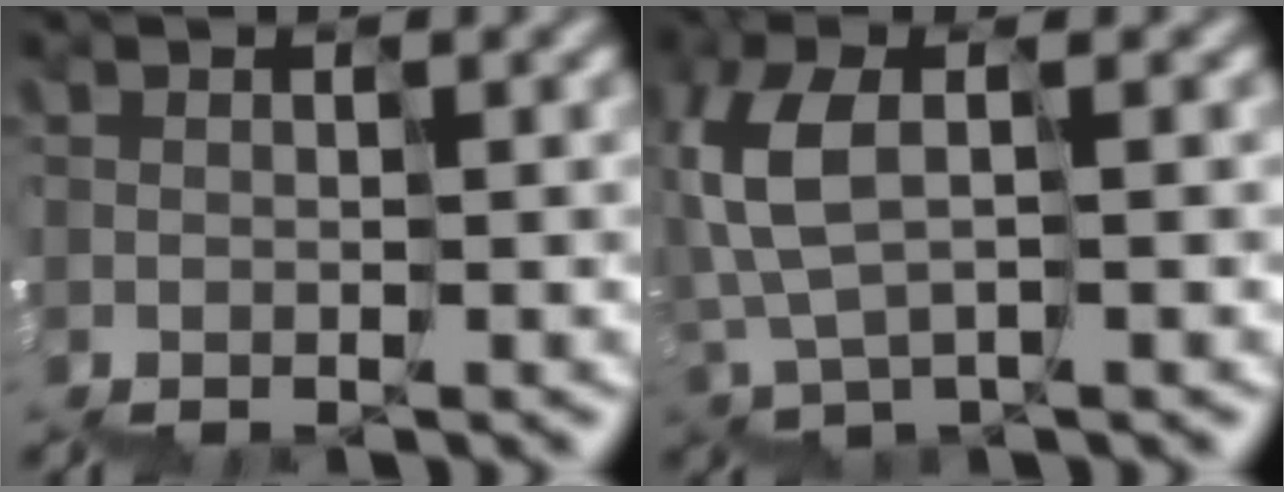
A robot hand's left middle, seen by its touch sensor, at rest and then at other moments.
{"total": 3.0, "force": [1.1, 0.9, 2.6], "torque": [-0.087, 0.020, 0.018]}